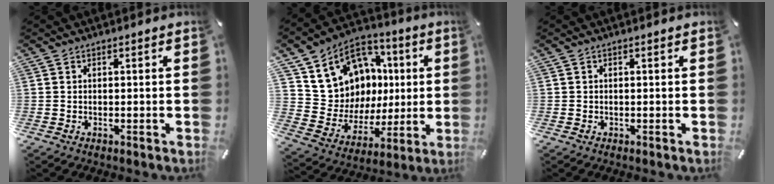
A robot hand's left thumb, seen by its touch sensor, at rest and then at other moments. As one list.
[{"total": 12.3, "force": [3.8, 11.5, 2.4], "torque": [-0.045, -0.039, 0.087]}, {"total": 0.0}]